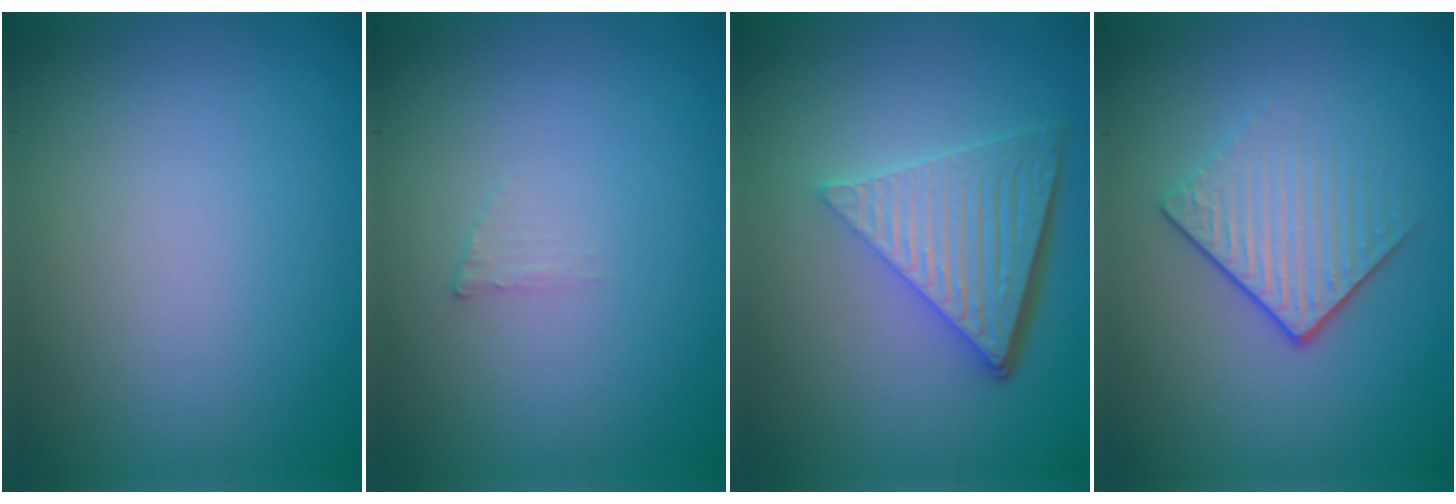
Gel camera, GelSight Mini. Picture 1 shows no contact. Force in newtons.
{"total": 0.6, "press": 0.6, "slide": 0.1}
{"total": 6.5, "press": 4.3, "slide": 4.9}
{"total": 3.9, "press": 2.8, "slide": 2.7}